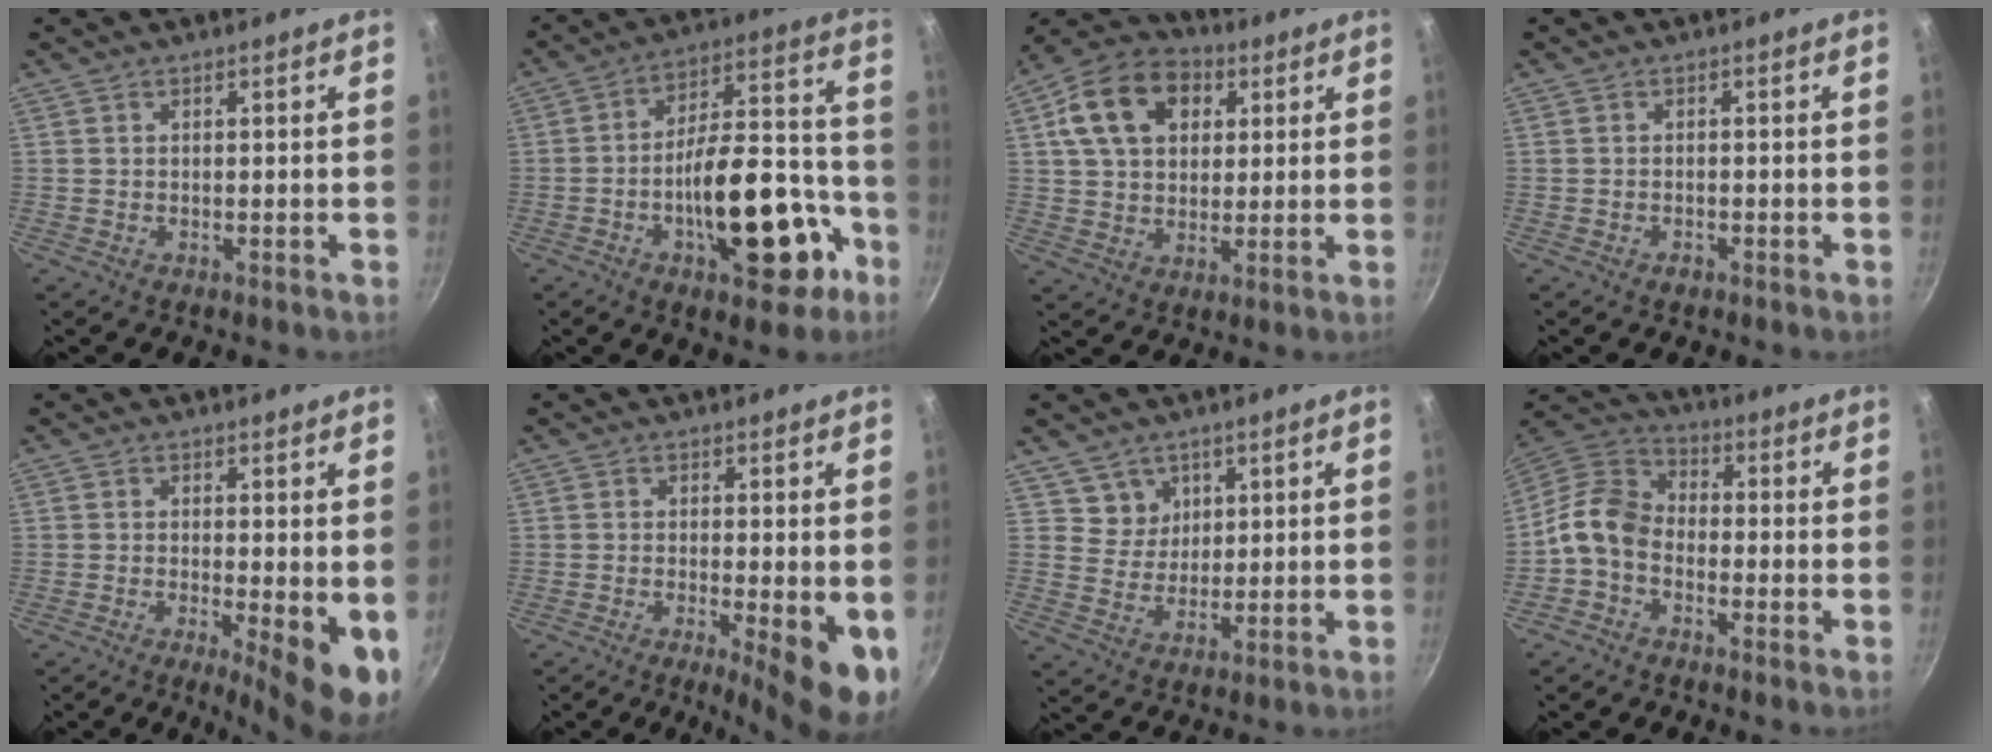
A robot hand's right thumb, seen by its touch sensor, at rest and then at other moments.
{"total": 20.9, "force": [-8.1, 9.3, 16.8], "torque": [-0.208, 0.071, -0.115]}
{"total": 15.7, "force": [5.2, 11.2, 9.6], "torque": [-0.145, 0.011, 0.075]}
{"total": 1.0, "force": [-0.7, 0.5, 0.5], "torque": [-0.011, 0.006, -0.012]}
{"total": 8.5, "force": [-1.5, 2.0, 8.2], "torque": [-0.102, -0.010, -0.016]}
{"total": 9.1, "force": [-2.3, 2.1, 8.6], "torque": [-0.110, -0.008, -0.029]}
{"total": 4.9, "force": [2.5, 4.2, 0.8], "torque": [0.016, -0.011, 0.045]}
{"total": 8.7, "force": [-2.9, 6.2, 5.5], "torque": [-0.099, 0.046, -0.080]}